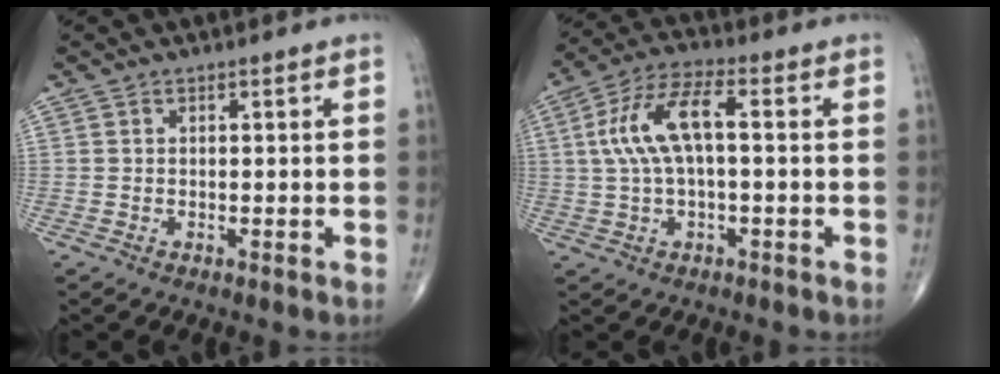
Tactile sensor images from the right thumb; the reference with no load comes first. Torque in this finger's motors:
{"motor_torque": [-0.19, 0.72, 0.80, -0.02, 0.32]}